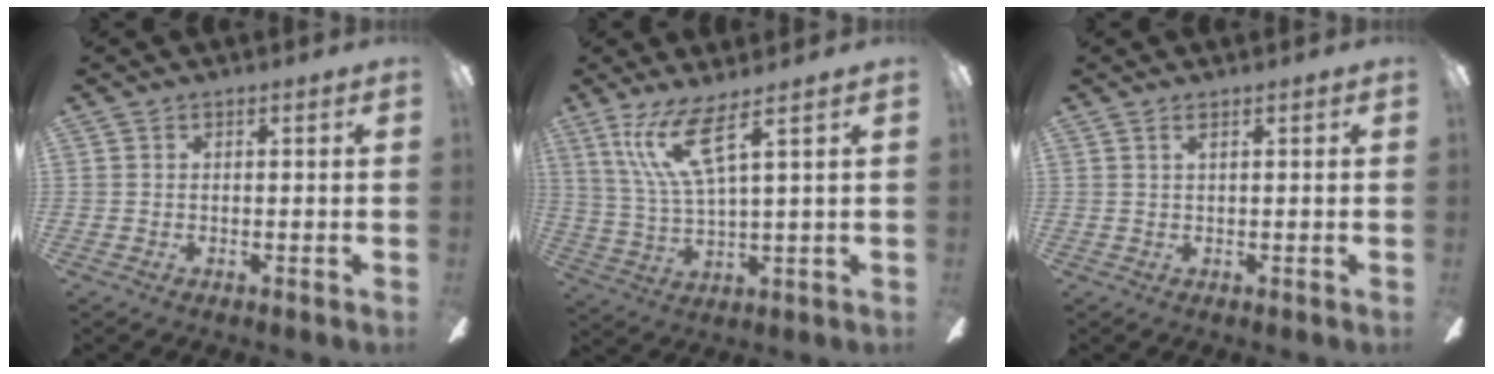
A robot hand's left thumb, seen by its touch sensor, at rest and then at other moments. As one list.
[{"total": 11.8, "force": [6.5, 2.5, 9.5], "torque": [-0.202, -0.013, 0.116]}, {"total": 1.1, "force": [0.6, 0.1, 0.9], "torque": [-0.020, 0.000, 0.010]}]